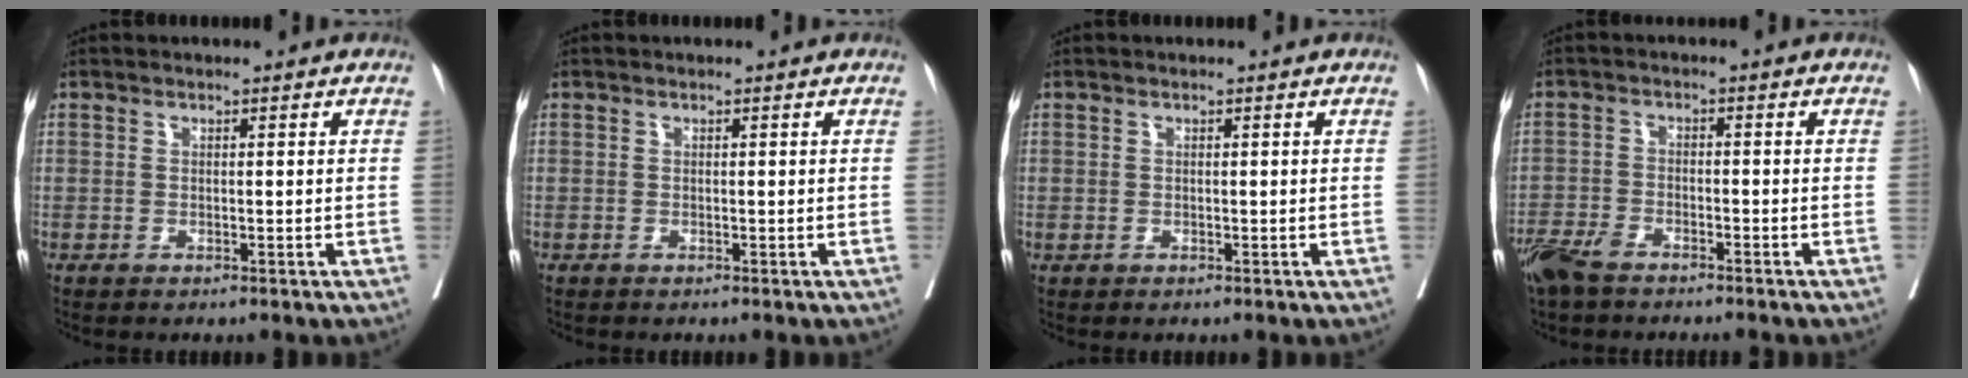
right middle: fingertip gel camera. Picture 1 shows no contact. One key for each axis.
{"total": 0.0}
{"total": 0.0}
{"total": 6.9, "fx": -5.7, "fy": 1.8, "fz": 3.5, "tx": -0.064, "ty": -0.013, "tz": -0.104}